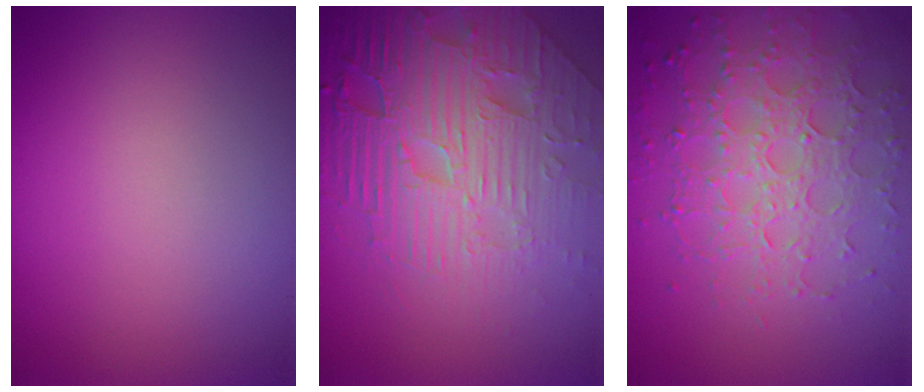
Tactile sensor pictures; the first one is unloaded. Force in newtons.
{"total": 8.7, "press": 6.2, "slide": 6.1}
{"total": 6.0, "press": 5.0, "slide": 3.3}